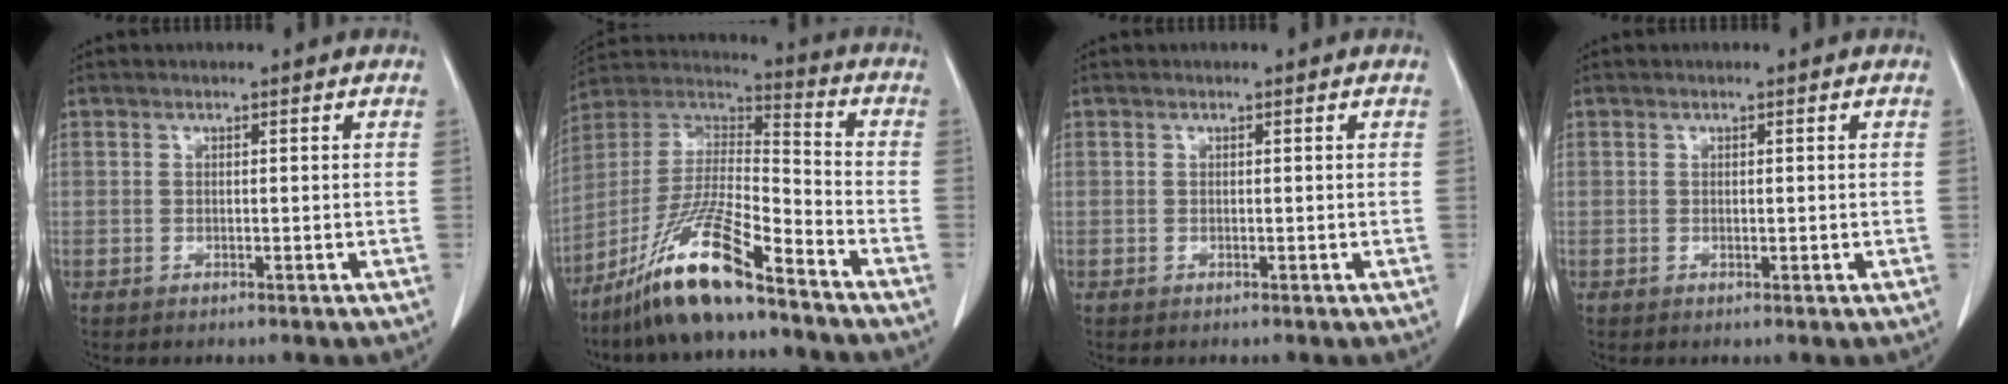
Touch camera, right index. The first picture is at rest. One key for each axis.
{"total": 16.1, "fx": -11.3, "fy": 1.5, "fz": 11.4, "tx": -0.232, "ty": -0.013, "tz": -0.210}
{"total": 0.0}
{"total": 0.6, "fx": 0.0, "fy": 0.2, "fz": 0.6, "tx": -0.011, "ty": -0.003, "tz": 0.003}